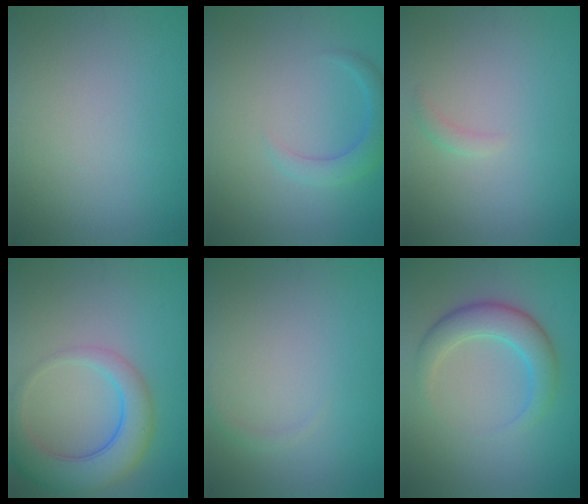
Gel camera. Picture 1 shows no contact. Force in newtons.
{"total": 2.4, "press": 2.4, "slide": 0.2}
{"total": 0.8, "press": 0.8, "slide": 0.1}
{"total": 5.9, "press": 5.8, "slide": 0.4}
{"total": 0.6, "press": 0.6, "slide": 0.0}
{"total": 4.2, "press": 4.2, "slide": 0.1}